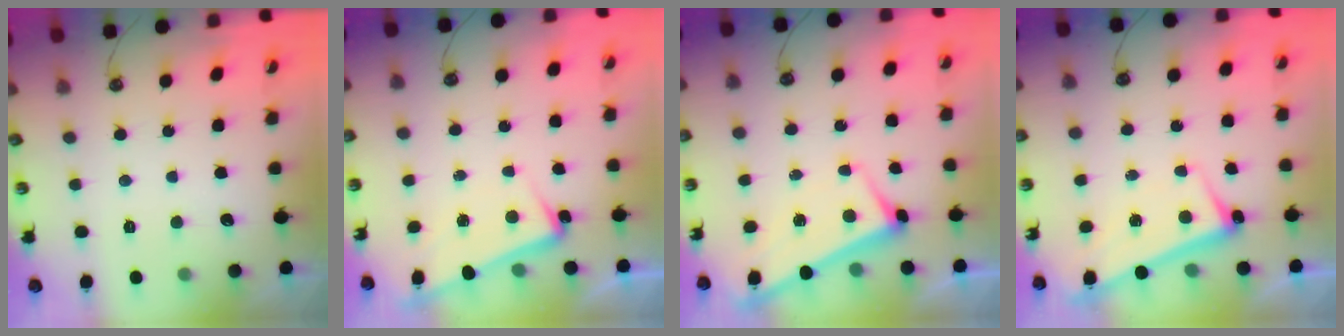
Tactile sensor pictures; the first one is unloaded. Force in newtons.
{"total": 5.1, "press": 5.0, "slide": 0.6}
{"total": 2.8, "press": 2.8, "slide": 0.5}
{"total": 2.6, "press": 2.4, "slide": 0.9}